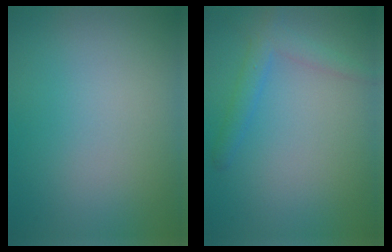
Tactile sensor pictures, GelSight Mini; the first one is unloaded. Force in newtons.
{"total": 2.4, "press": 2.4, "slide": 0.1}